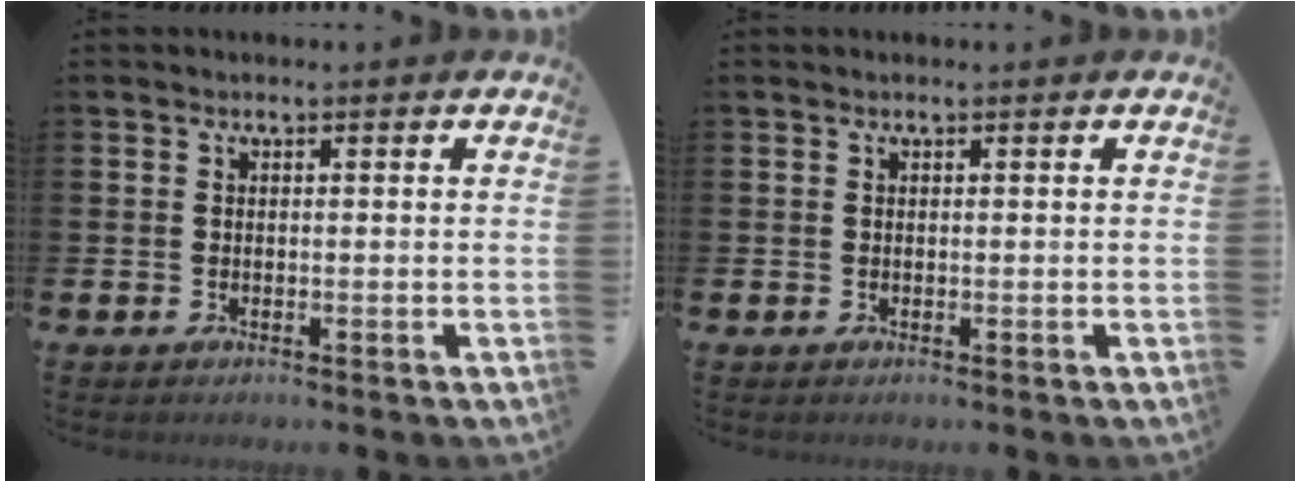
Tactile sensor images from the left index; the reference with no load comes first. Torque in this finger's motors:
{"motor_torque": [0.33, -0.78, -0.06, -0.01]}